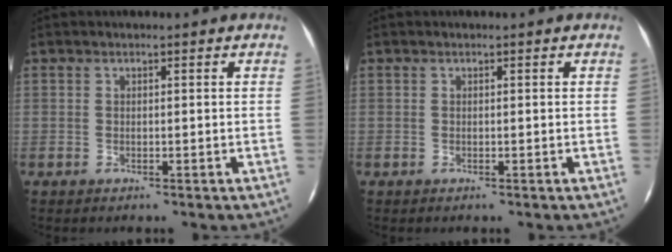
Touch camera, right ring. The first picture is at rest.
{"total": 0.0}